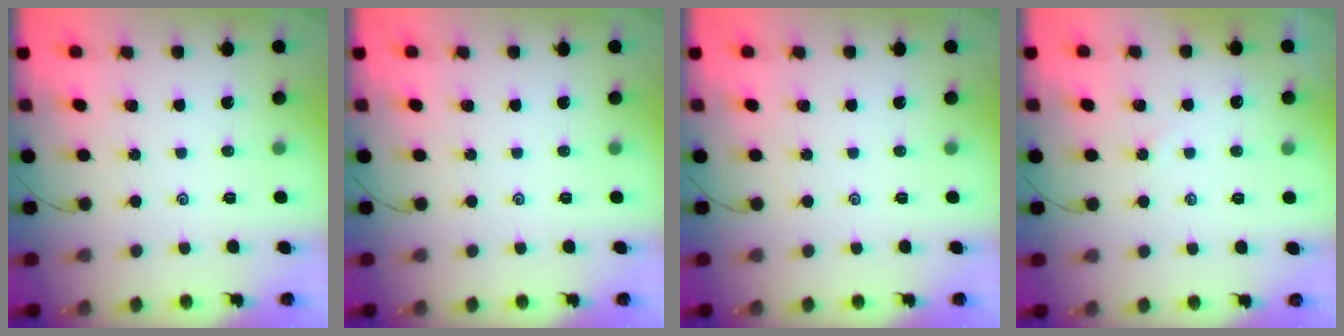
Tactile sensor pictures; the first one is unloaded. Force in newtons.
{"total": 0.0}
{"total": 0.0}
{"total": 2.8, "press": 2.8, "slide": 0.5}